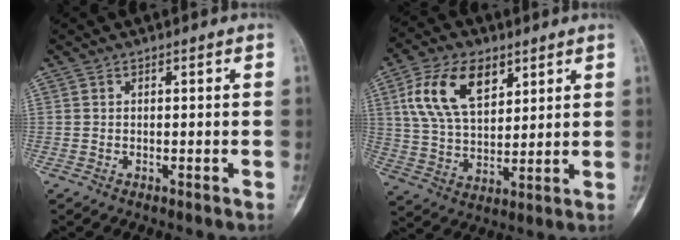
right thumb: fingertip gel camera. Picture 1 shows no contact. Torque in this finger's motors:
{"motor_torque": [-0.56, 0.94, 0.72, 0.14, 0.16]}